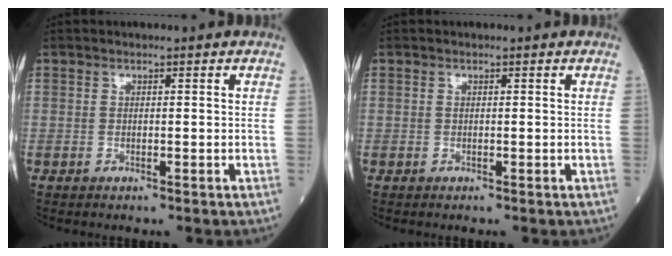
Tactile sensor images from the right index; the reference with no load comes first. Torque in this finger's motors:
{"motor_torque": [-0.10, -0.05, -0.03, 0.01]}